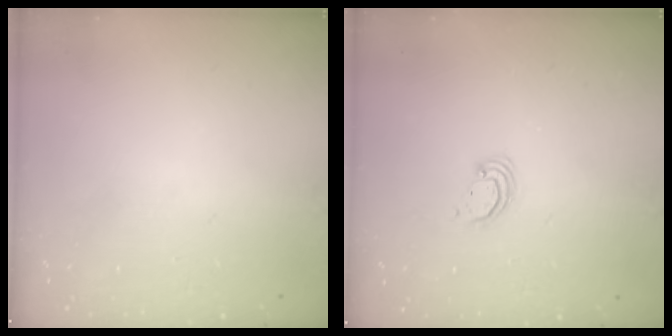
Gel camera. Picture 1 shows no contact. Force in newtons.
{"total": 2.6, "press": 2.6, "slide": 0.2}